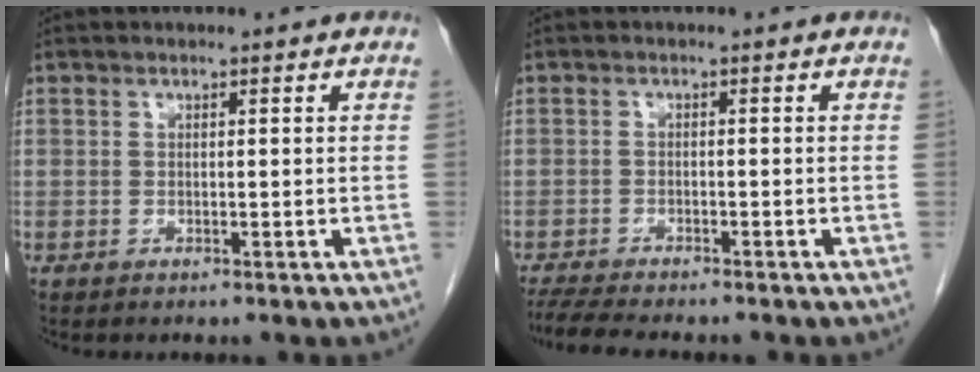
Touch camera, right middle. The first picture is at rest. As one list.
[{"total": 7.3, "force": [-6.4, 0.8, 3.4], "torque": [-0.057, -0.014, -0.102]}]